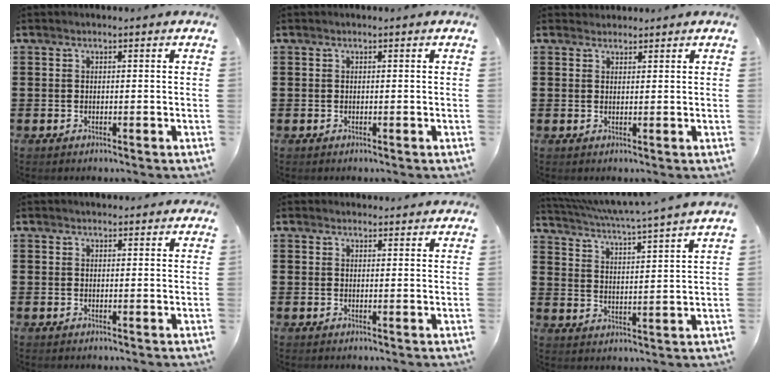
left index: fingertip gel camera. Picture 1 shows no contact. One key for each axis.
{"total": 0.0}
{"total": 1.2, "fx": 1.1, "fy": 0.4, "fz": -0.1, "tx": -0.001, "ty": 0.003, "tz": 0.023}
{"total": 1.2, "fx": 1.2, "fy": 0.4, "fz": 0.2, "tx": -0.005, "ty": 0.003, "tz": 0.023}
{"total": 1.6, "fx": 1.6, "fy": 0.3, "fz": 0.0, "tx": -0.004, "ty": 0.001, "tz": 0.031}
{"total": 4.3, "fx": 3.7, "fy": -1.1, "fz": 1.7, "tx": -0.054, "ty": -0.038, "tz": 0.055}